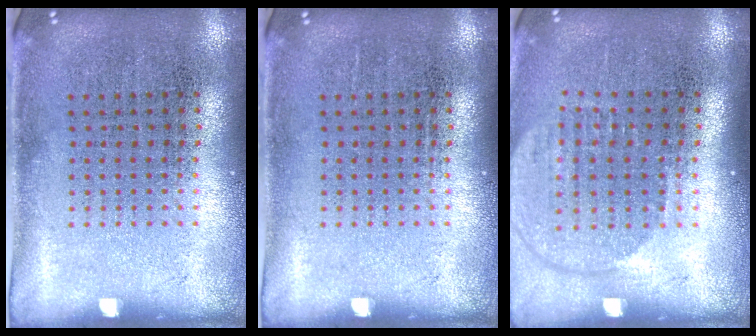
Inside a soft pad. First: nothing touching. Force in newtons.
{"total": 0.0}
{"total": 1.8, "press": 1.5, "slide": 0.9}